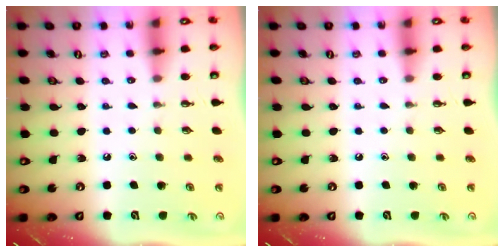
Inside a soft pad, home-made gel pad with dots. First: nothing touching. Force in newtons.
{"total": 0.0}